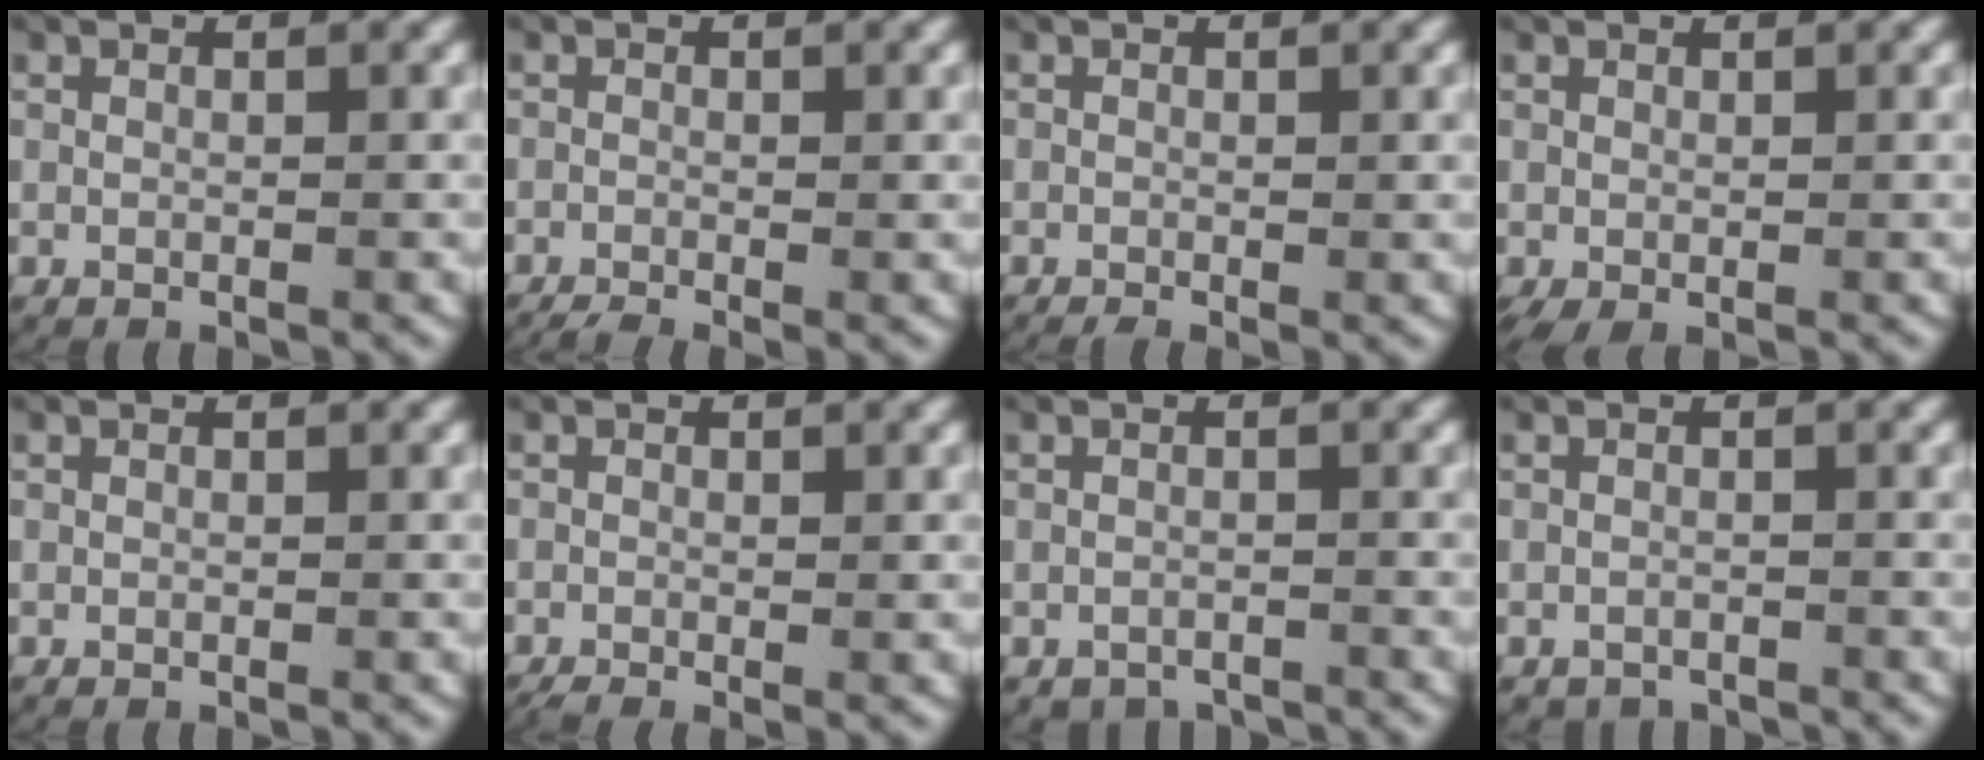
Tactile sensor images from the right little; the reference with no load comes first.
{"total": 1.5, "force": [-1.3, 0.3, 0.7], "torque": [-0.012, -0.010, -0.020]}
{"total": 0.9, "force": [-0.7, 0.2, 0.6], "torque": [-0.008, -0.006, -0.010]}
{"total": 1.2, "force": [-0.5, 0.6, 0.9], "torque": [-0.019, -0.009, -0.004]}
{"total": 0.0}
{"total": 1.0, "force": [-0.8, 0.3, 0.6], "torque": [-0.009, -0.009, -0.011]}
{"total": 1.9, "force": [-1.6, 1.0, 0.1], "torque": [-0.001, -0.007, -0.025]}
{"total": 1.3, "force": [-1.1, 0.7, -0.1], "torque": [-0.002, -0.007, -0.016]}